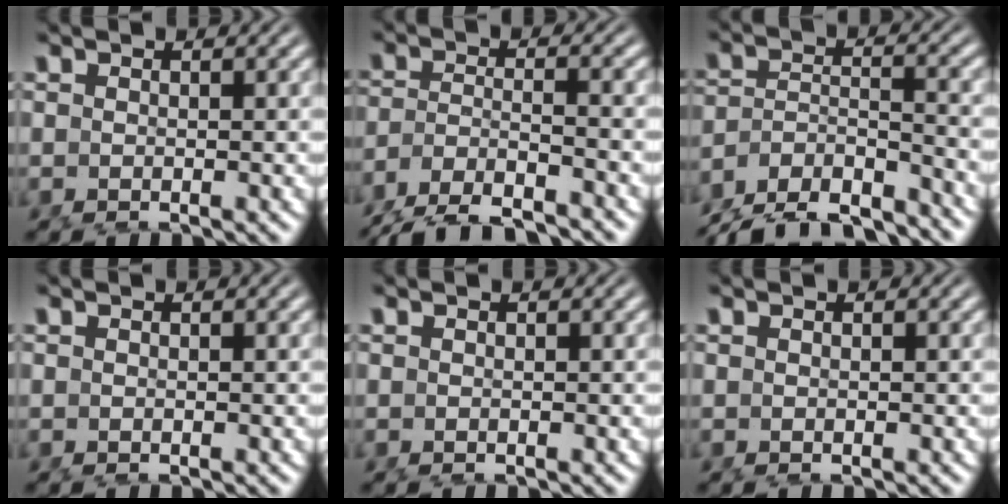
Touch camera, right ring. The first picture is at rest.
{"total": 6.9, "force": [-5.5, 2.6, 3.2], "torque": [-0.059, -0.023, -0.083]}
{"total": 9.5, "force": [-7.8, 4.8, 2.6], "torque": [-0.048, -0.028, -0.135]}
{"total": 0.0}
{"total": 0.0}
{"total": 0.0}